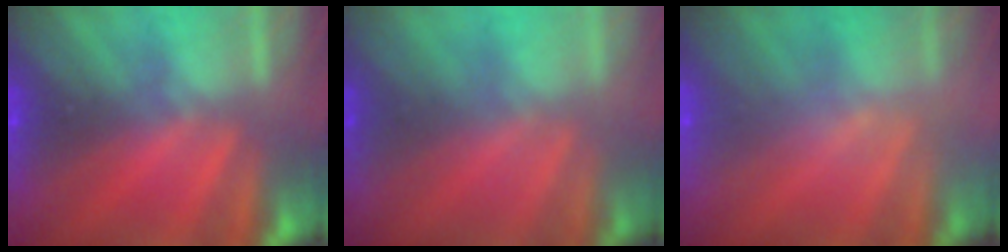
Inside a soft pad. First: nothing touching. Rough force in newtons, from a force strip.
{"total": 1.1}
{"total": 2.3}